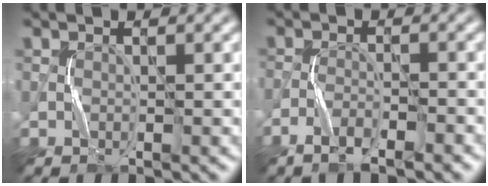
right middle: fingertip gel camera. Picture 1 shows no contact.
{"total": 3.8, "force": [-3.1, 0.6, 2.0], "torque": [-0.043, -0.002, -0.053]}